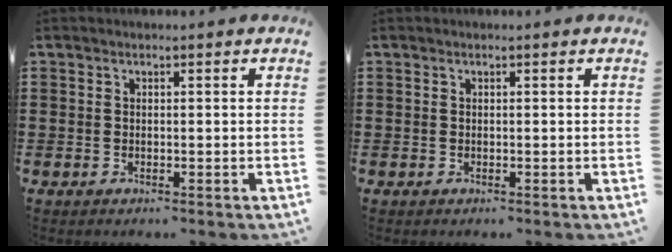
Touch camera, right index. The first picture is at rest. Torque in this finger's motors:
{"motor_torque": [0.00, 0.00, 0.00, 0.00]}